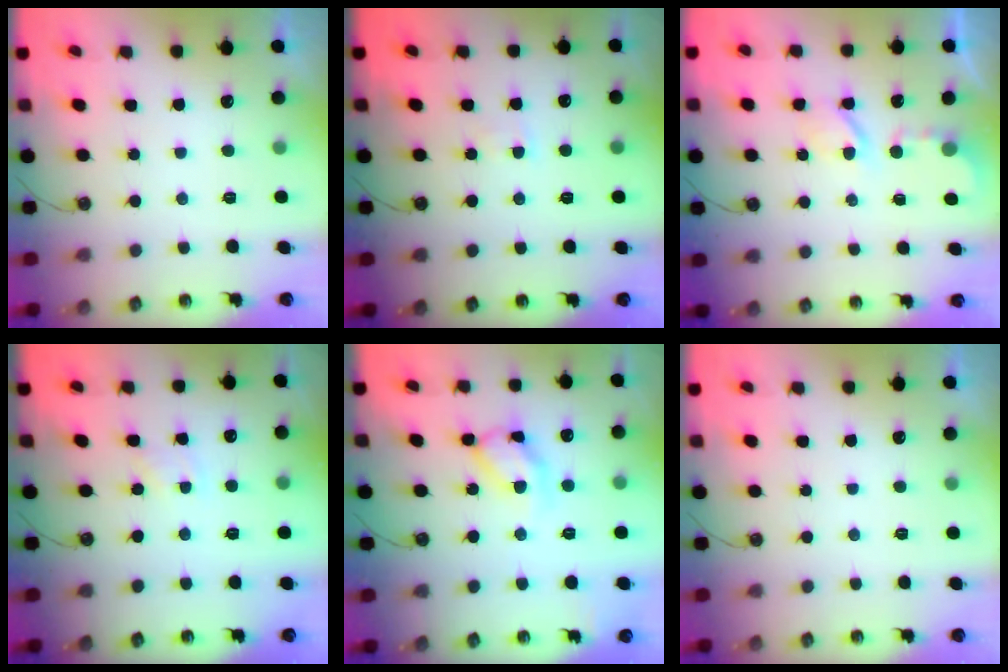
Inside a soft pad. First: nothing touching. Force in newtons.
{"total": 1.7, "press": 1.7, "slide": 0.3}
{"total": 3.5, "press": 3.4, "slide": 0.5}
{"total": 1.9, "press": 1.9, "slide": 0.4}
{"total": 12.8, "press": 12.7, "slide": 0.9}
{"total": 0.0}